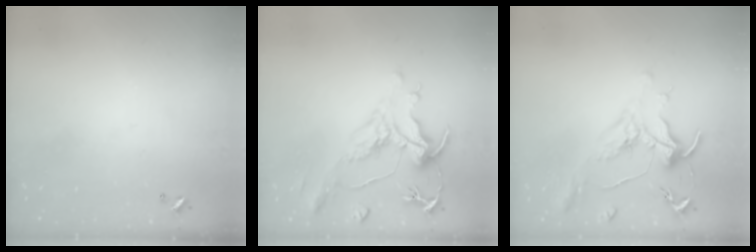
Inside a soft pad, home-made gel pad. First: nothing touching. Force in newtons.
{"total": 1.6, "press": 0.0, "slide": 1.6}
{"total": 1.8, "press": 1.5, "slide": 0.9}